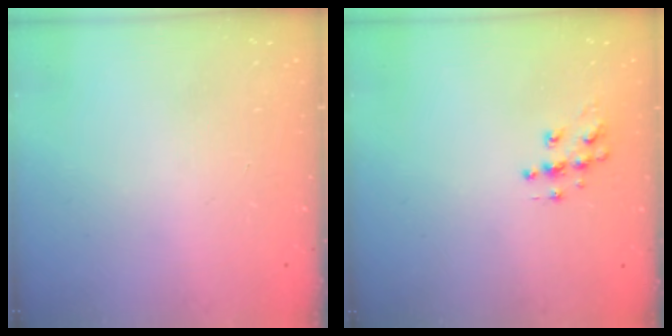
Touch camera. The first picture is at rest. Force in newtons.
{"total": 7.3, "press": 7.3, "slide": 0.2}